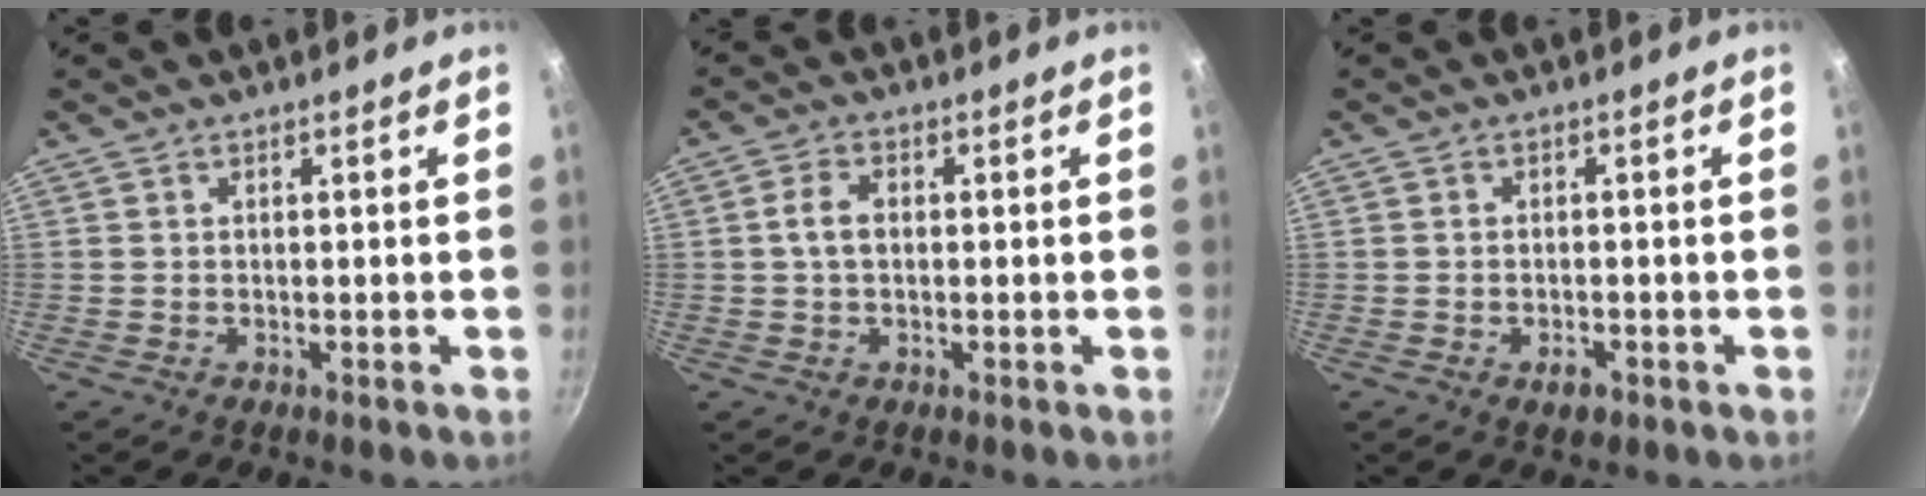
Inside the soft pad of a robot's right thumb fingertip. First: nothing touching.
{"total": 3.8, "force": [0.2, 2.5, 2.9], "torque": [-0.052, 0.010, -0.001]}
{"total": 2.5, "force": [-1.3, 1.3, 1.7], "torque": [-0.026, 0.007, -0.019]}